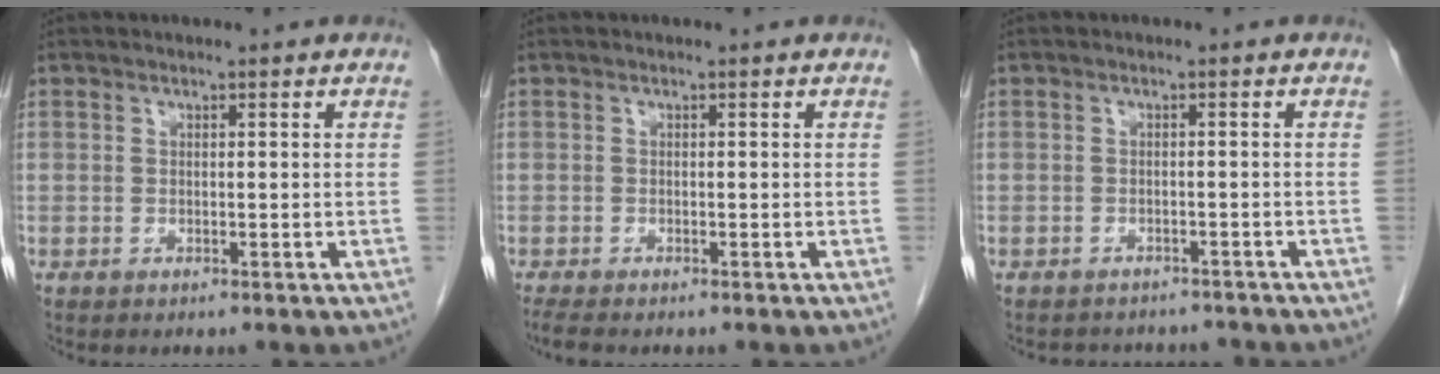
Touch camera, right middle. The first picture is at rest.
{"total": 2.2, "force": [-1.8, 0.3, 1.2], "torque": [-0.024, -0.008, -0.026]}
{"total": 5.9, "force": [-5.5, 2.1, 0.6], "torque": [-0.006, 0.007, -0.062]}